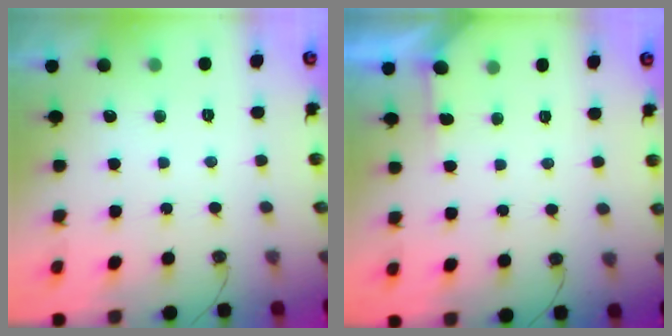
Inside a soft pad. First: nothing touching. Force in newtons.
{"total": 2.7, "press": 2.7, "slide": 0.3}